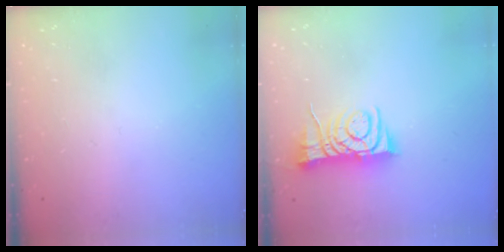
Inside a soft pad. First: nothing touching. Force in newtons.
{"total": 7.6, "press": 7.5, "slide": 1.0}